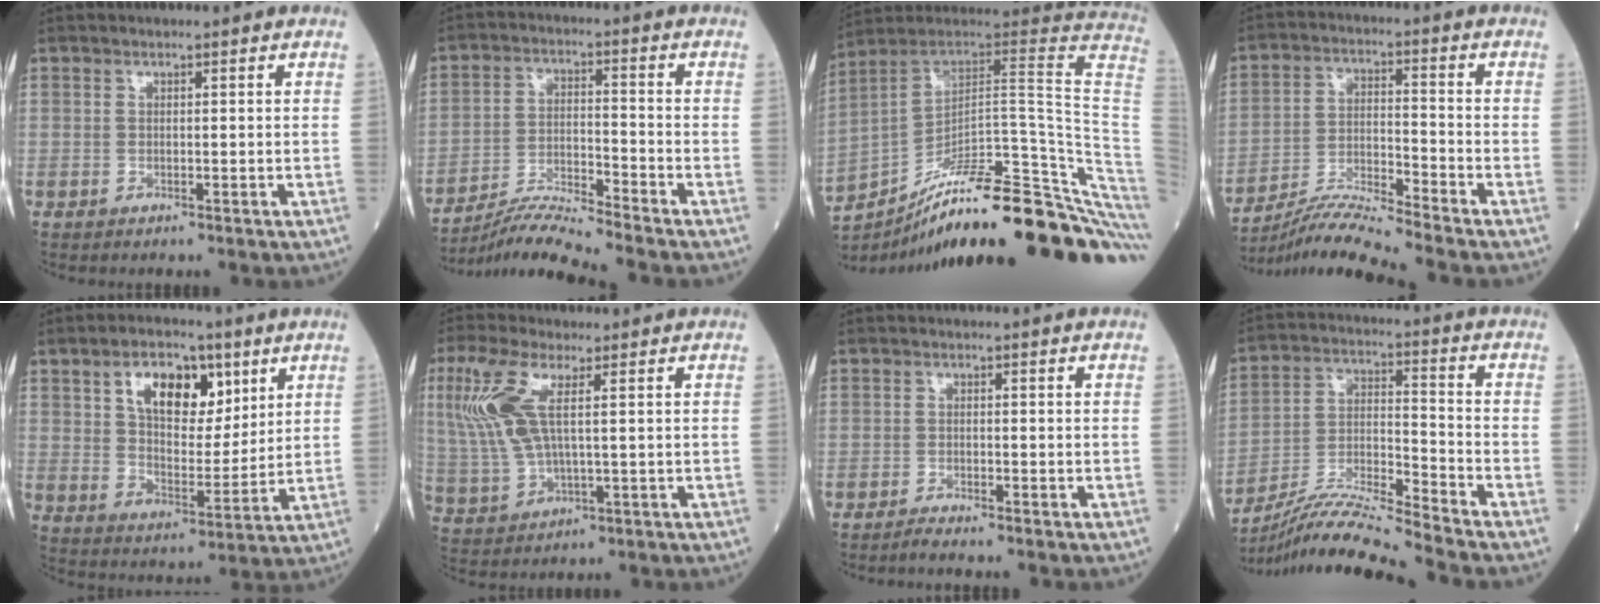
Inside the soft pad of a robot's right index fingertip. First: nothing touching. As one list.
[{"total": 8.4, "force": [-7.9, -2.3, 1.8], "torque": [-0.041, -0.008, -0.145]}, {"total": 33.1, "force": [-24.2, 2.8, 22.4], "torque": [-0.198, 0.003, -0.339]}, {"total": 9.5, "force": [-8.7, -2.3, 3.0], "torque": [-0.060, -0.008, -0.161]}, {"total": 11.4, "force": [5.4, 5.9, 8.2], "torque": [-0.141, 0.015, 0.100]}, {"total": 9.7, "force": [2.7, 2.8, 8.9], "torque": [-0.231, 0.007, 0.060]}, {"total": 1.7, "force": [-1.6, -0.5, 0.5], "torque": [-0.015, -0.003, -0.028]}, {"total": 12.8, "force": [-11.9, -2.9, 3.8], "torque": [-0.071, 0.003, -0.220]}]